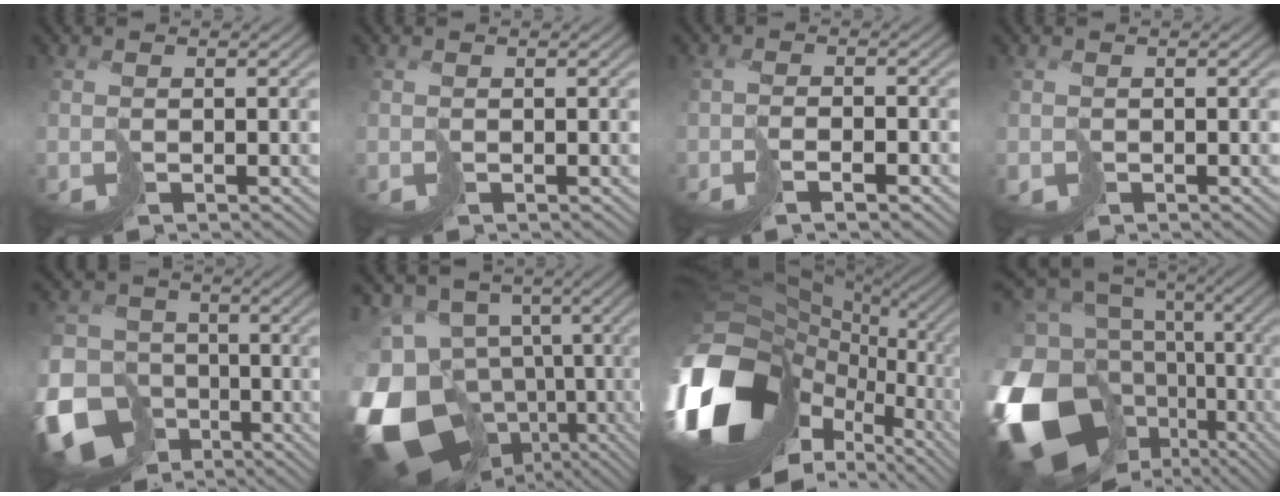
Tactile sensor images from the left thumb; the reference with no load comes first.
{"total": 0.0}
{"total": 2.0, "force": [-1.3, 0.3, 1.5], "torque": [-0.022, 0.002, -0.023]}
{"total": 0.8, "force": [-0.3, 0.6, 0.4], "torque": [-0.010, -0.002, -0.006]}
{"total": 15.5, "force": [-7.3, 11.6, 7.2], "torque": [-0.191, -0.057, -0.120]}
{"total": 17.7, "force": [-4.8, 13.3, 10.6], "torque": [-0.269, -0.037, -0.063]}
{"total": 20.0, "force": [-4.8, 13.9, 13.6], "torque": [-0.321, -0.035, -0.052]}
{"total": 19.8, "force": [-4.3, 14.6, 12.6], "torque": [-0.328, -0.029, -0.017]}